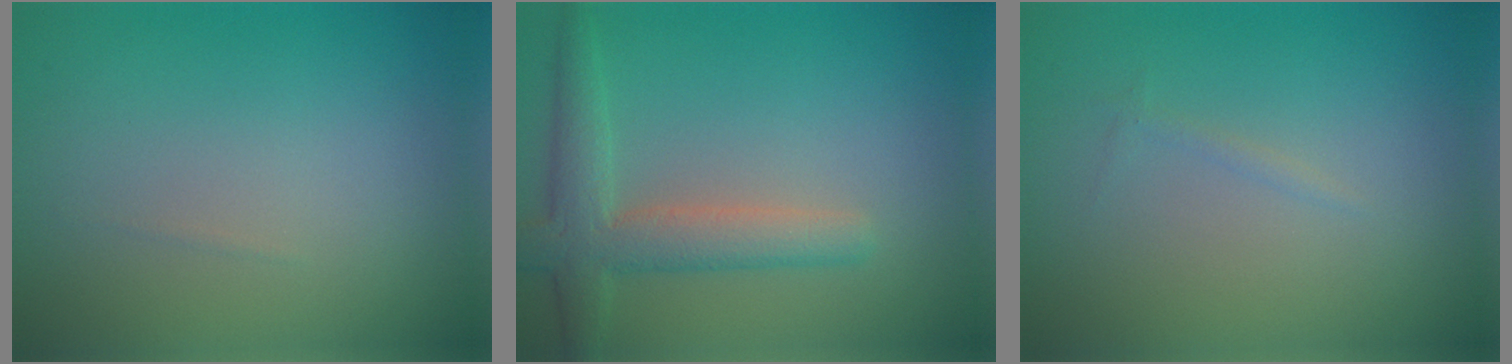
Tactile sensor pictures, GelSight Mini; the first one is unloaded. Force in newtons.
{"total": 4.5, "press": 4.5, "slide": 0.3}
{"total": 0.5, "press": 0.5, "slide": 0.0}